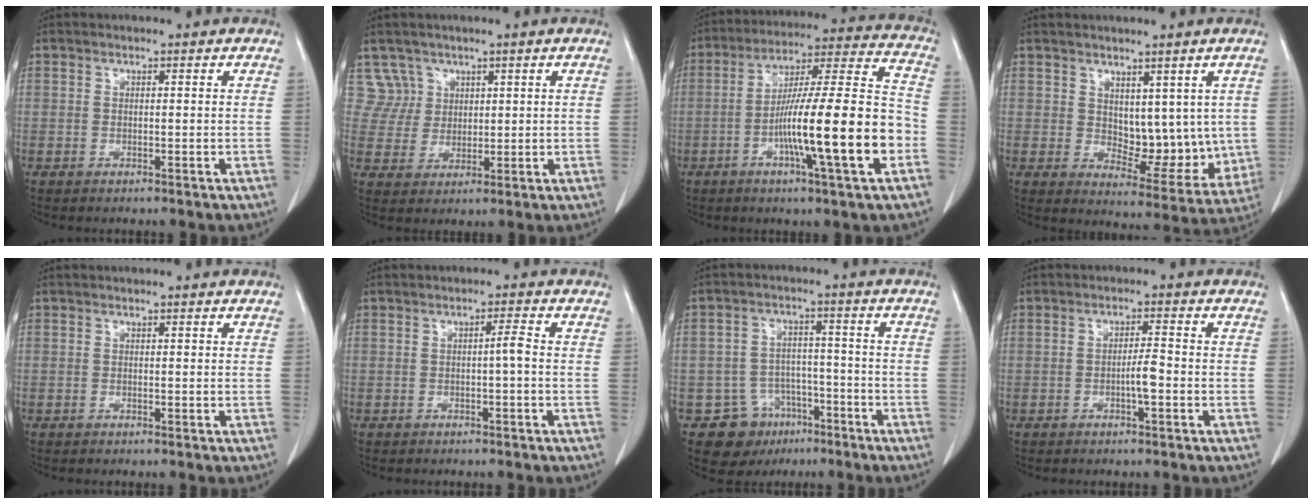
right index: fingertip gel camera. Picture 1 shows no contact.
{"total": 4.7, "force": [2.9, 3.7, -0.8], "torque": [0.027, 0.006, 0.059]}
{"total": 18.9, "force": [-5.5, 0.5, 18.1], "torque": [-0.281, 0.006, -0.089]}
{"total": 9.4, "force": [2.0, 5.7, 7.3], "torque": [-0.080, -0.009, 0.047]}
{"total": 0.0}
{"total": 1.6, "force": [-0.3, -0.1, 1.6], "torque": [-0.024, 0.002, -0.005]}
{"total": 8.7, "force": [-5.0, 7.0, 1.4], "torque": [-0.017, 0.021, -0.067]}
{"total": 2.9, "force": [-0.9, 0.2, 2.7], "torque": [-0.045, 0.002, -0.017]}